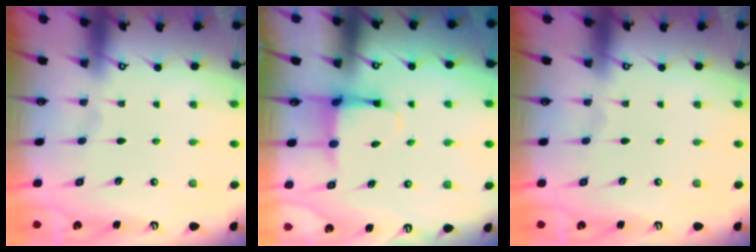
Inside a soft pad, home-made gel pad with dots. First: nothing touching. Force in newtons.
{"total": 3.9, "press": 3.7, "slide": 1.4}
{"total": 0.0}